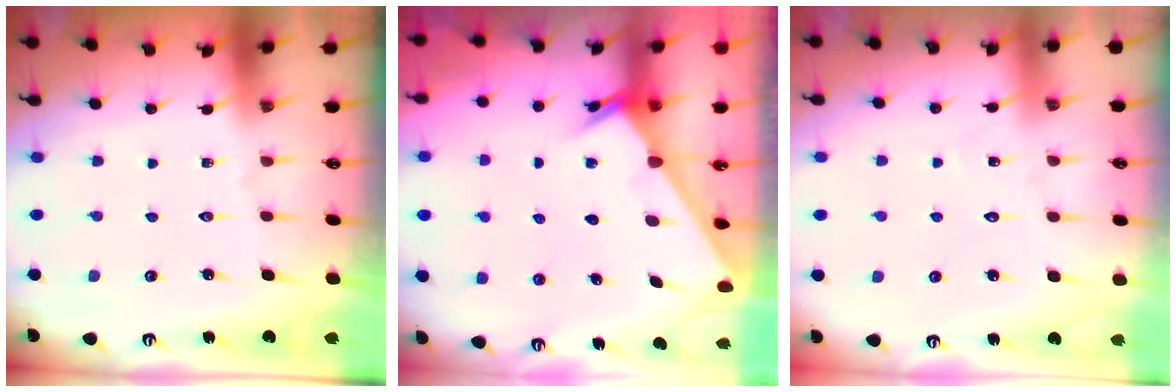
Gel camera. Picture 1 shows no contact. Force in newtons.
{"total": 2.6, "press": 2.6, "slide": 0.2}
{"total": 5.3, "press": 5.2, "slide": 0.4}